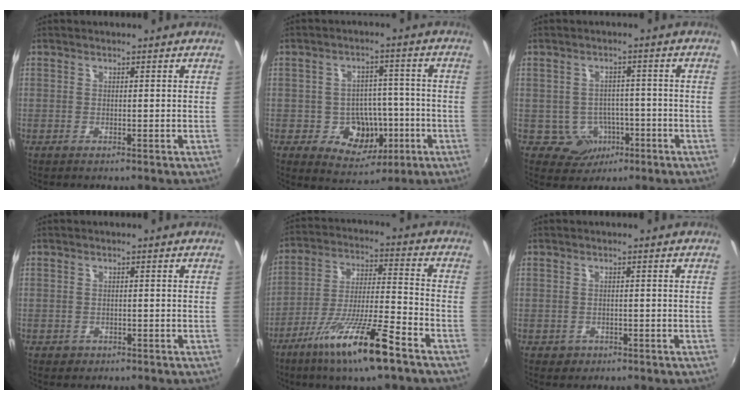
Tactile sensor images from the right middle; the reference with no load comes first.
{"total": 9.4, "force": [-2.9, 7.8, 4.4], "torque": [-0.080, 0.015, -0.024]}
{"total": 5.4, "force": [-2.3, 4.8, 0.9], "torque": [-0.031, 0.014, -0.018]}
{"total": 1.6, "force": [-0.8, 1.4, 0.4], "torque": [-0.010, -0.003, -0.009]}
{"total": 15.5, "force": [-9.6, 1.5, 12.0], "torque": [-0.240, -0.029, -0.174]}
{"total": 2.1, "force": [-0.9, 1.9, 0.6], "torque": [-0.015, -0.003, -0.011]}